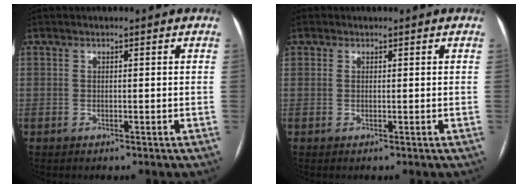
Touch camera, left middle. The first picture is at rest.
{"total": 0.5, "force": [0.3, 0.5, 0.1], "torque": [0.001, 0.005, 0.004]}